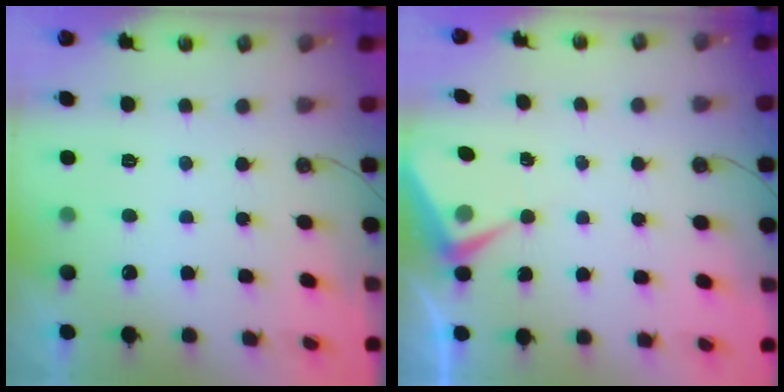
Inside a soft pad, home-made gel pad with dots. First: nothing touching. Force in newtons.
{"total": 5.3, "press": 5.3, "slide": 0.6}